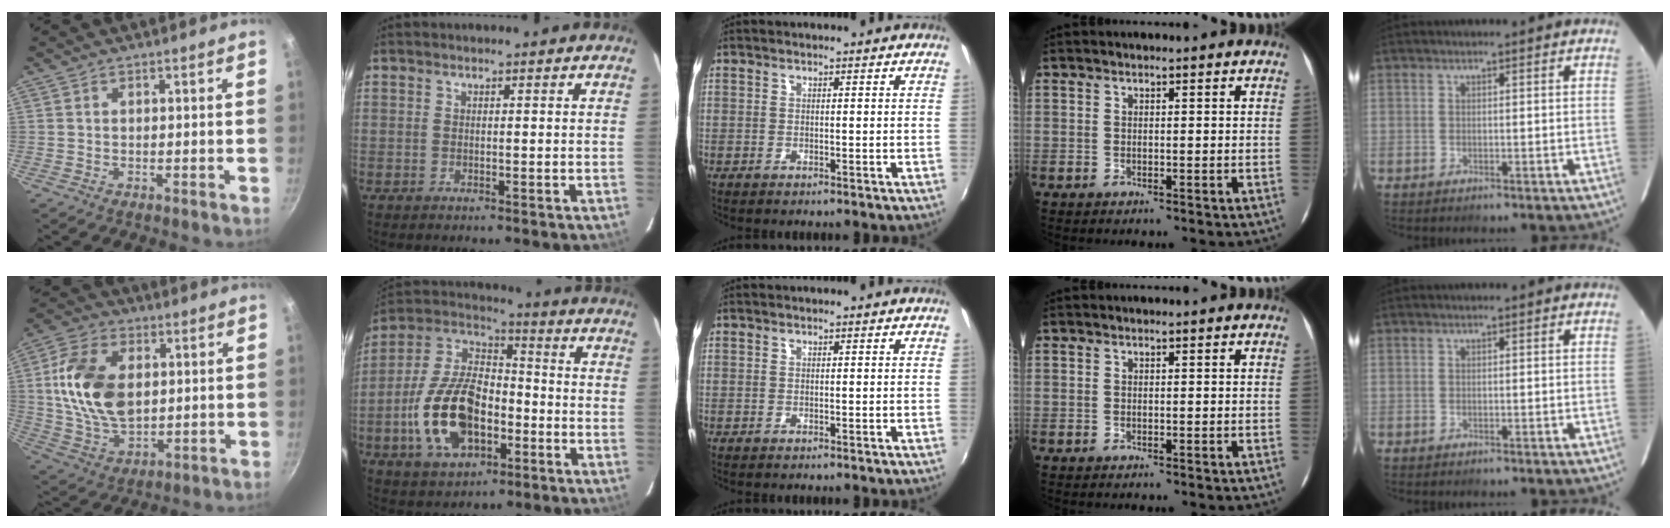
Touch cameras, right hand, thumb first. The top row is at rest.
{"thumb": {"total": 17.3, "force": [2.4, 11.1, 13.0], "torque": [-0.229, -0.006, 0.047]}, "index": {"total": 18.5, "force": [-5.8, 10.5, 14.0], "torque": [-0.300, 0.010, -0.094]}}